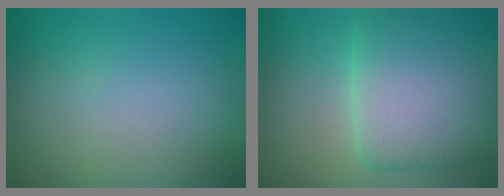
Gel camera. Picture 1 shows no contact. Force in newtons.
{"total": 10.9, "press": 10.9, "slide": 0.3}